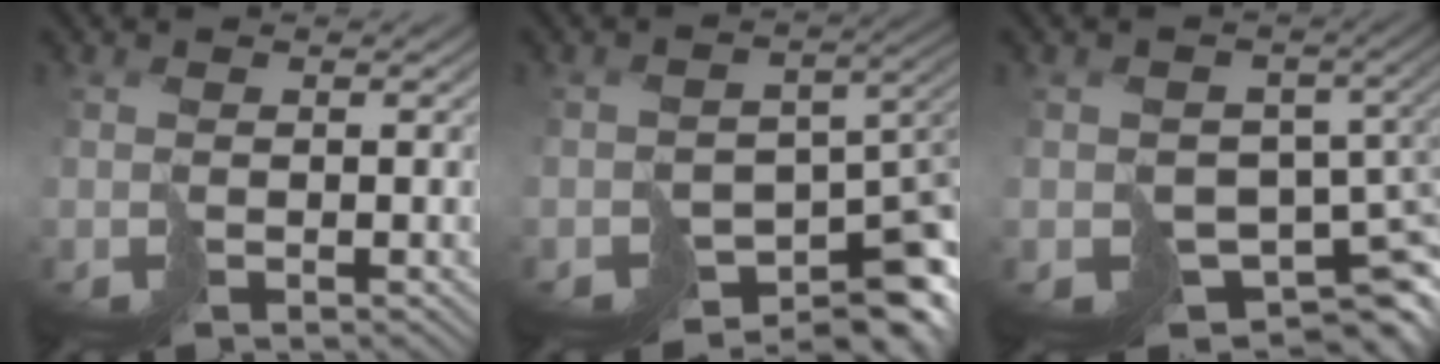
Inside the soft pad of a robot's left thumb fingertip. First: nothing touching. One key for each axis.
{"total": 10.5, "fx": -7.3, "fy": 5.0, "fz": 5.8, "tx": -0.073, "ty": -0.021, "tz": -0.096}
{"total": 8.2, "fx": -3.7, "fy": 5.7, "fz": 4.7, "tx": -0.064, "ty": -0.033, "tz": -0.044}